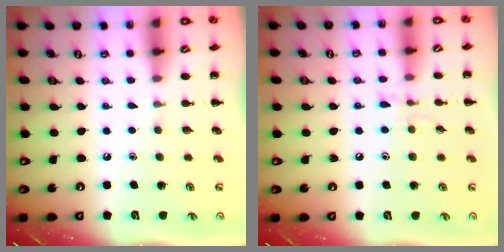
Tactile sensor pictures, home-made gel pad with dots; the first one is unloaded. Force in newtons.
{"total": 6.7, "press": 6.6, "slide": 1.5}